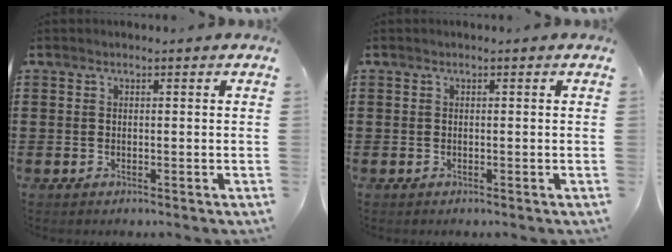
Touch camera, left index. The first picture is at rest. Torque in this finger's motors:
{"motor_torque": [0.01, -0.01, -0.01, -0.01]}